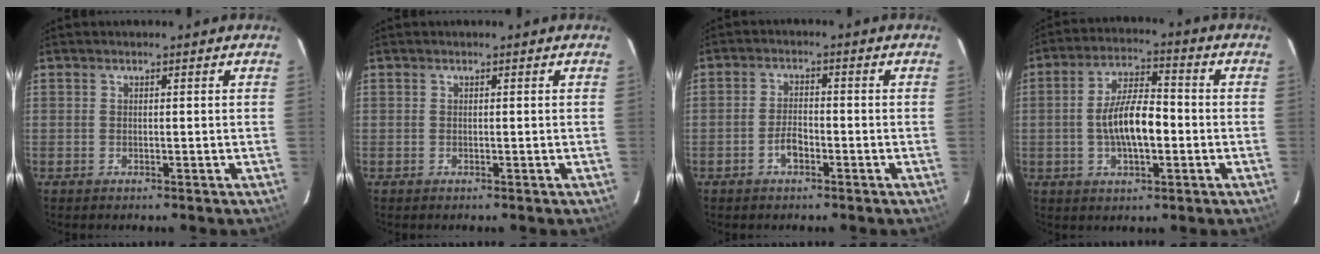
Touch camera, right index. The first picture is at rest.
{"total": 0.0}
{"total": 3.4, "force": [-1.9, 1.6, 2.3], "torque": [-0.050, 0.006, -0.034]}
{"total": 9.8, "force": [-1.6, 3.7, 9.0], "torque": [-0.170, 0.008, -0.025]}